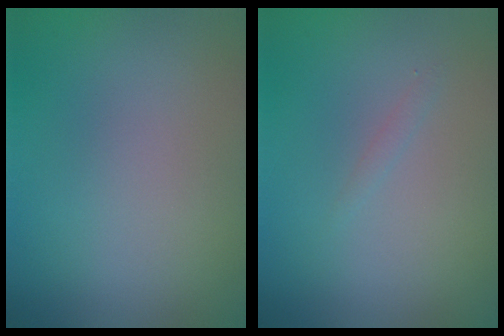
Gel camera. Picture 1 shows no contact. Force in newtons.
{"total": 0.6, "press": 0.6, "slide": 0.0}